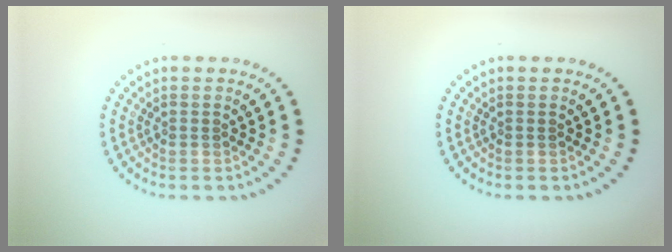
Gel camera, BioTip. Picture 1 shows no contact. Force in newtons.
{"total": 0.0}